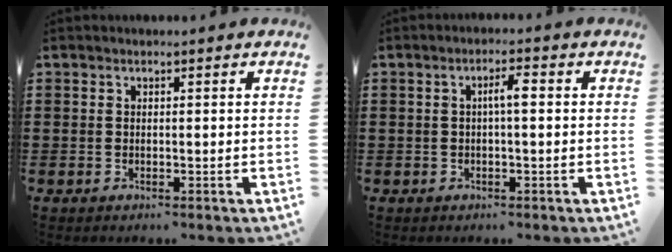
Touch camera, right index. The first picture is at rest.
{"total": 2.6, "force": [0.0, 0.5, 2.6], "torque": [-0.049, 0.005, -0.003]}